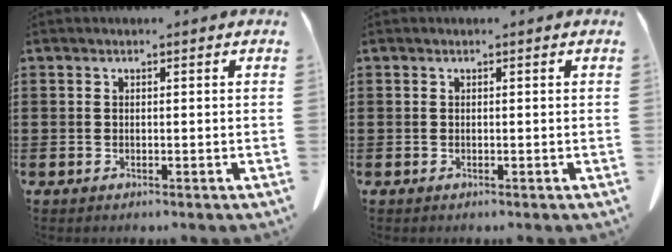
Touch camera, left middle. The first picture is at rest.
{"total": 0.0}